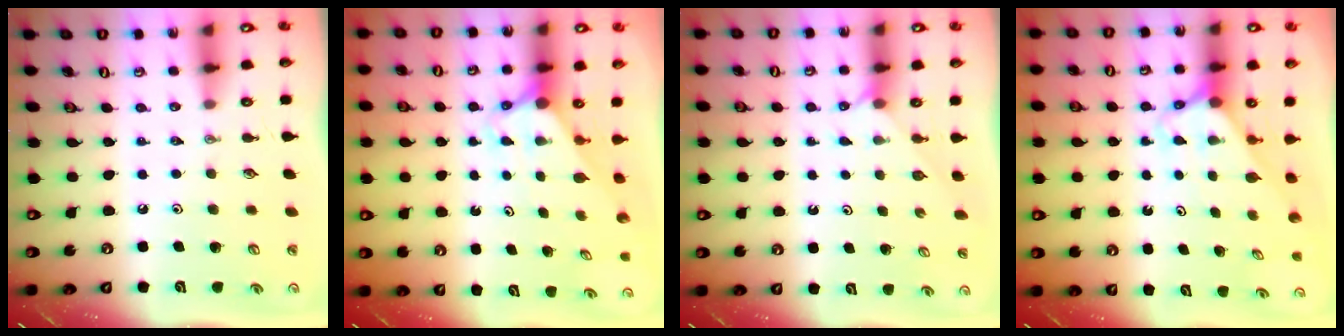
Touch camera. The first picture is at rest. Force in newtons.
{"total": 2.9, "press": 2.9, "slide": 0.0}
{"total": 2.0, "press": 1.9, "slide": 0.4}
{"total": 2.8, "press": 2.8, "slide": 0.1}